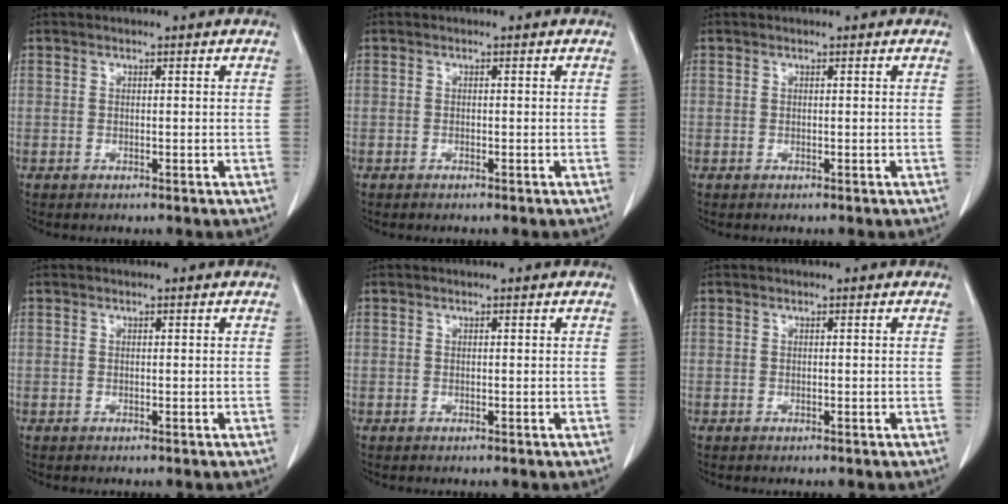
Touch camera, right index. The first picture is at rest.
{"total": 0.0}
{"total": 0.0}
{"total": 0.0}
{"total": 0.0}
{"total": 0.0}